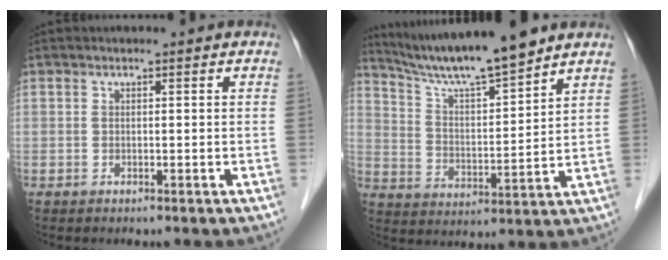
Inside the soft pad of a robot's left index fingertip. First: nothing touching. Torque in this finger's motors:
{"motor_torque": [0.28, -0.18, 0.21, 0.05]}